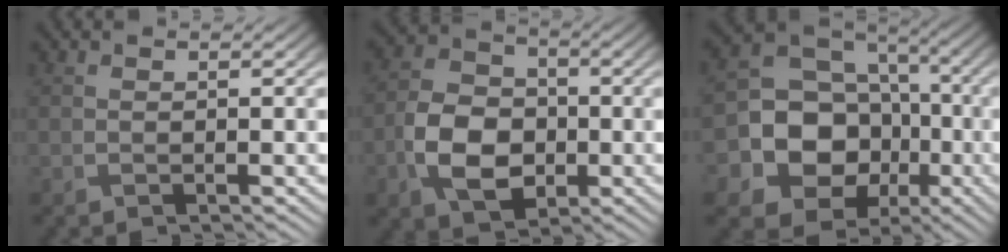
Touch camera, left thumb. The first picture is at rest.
{"total": 8.3, "force": [-2.3, 6.0, 5.3], "torque": [-0.114, -0.006, -0.052]}
{"total": 15.0, "force": [-3.7, 12.9, 6.6], "torque": [-0.143, -0.041, -0.089]}